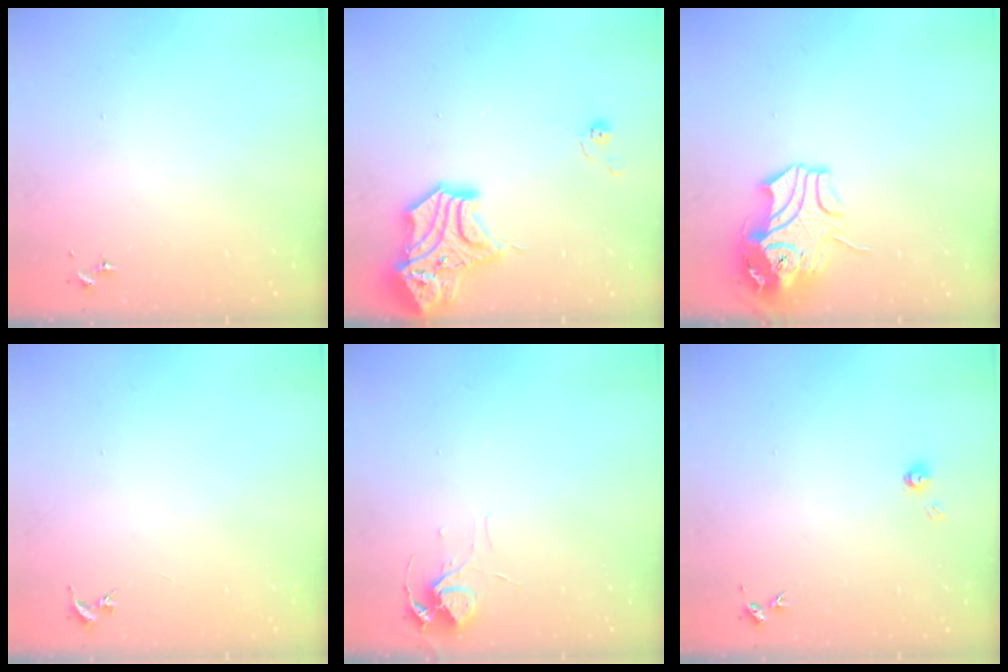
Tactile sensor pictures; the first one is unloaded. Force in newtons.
{"total": 15.8, "press": 15.6, "slide": 2.4}
{"total": 12.0, "press": 11.8, "slide": 2.0}
{"total": 0.0}
{"total": 7.1, "press": 7.1, "slide": 0.5}
{"total": 3.9, "press": 3.9, "slide": 0.5}